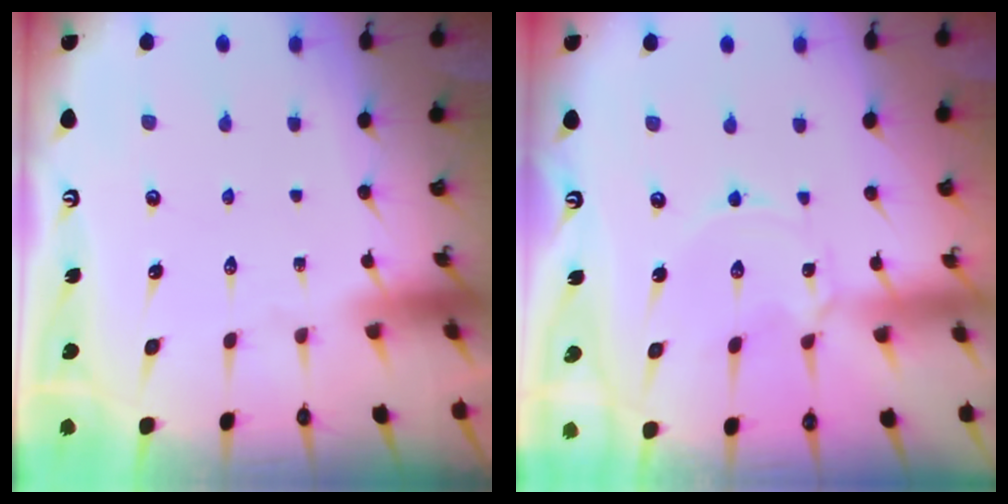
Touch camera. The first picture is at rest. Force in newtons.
{"total": 1.7, "press": 1.7, "slide": 0.3}